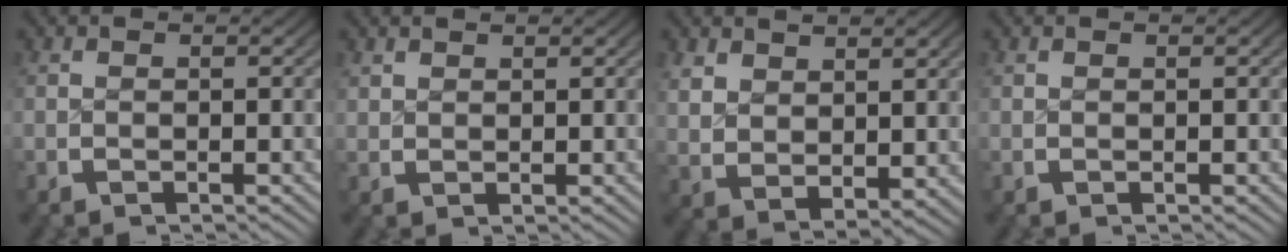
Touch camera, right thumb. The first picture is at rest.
{"total": 1.3, "force": [1.3, 0.2, 0.0], "torque": [0.006, 0.003, 0.030]}
{"total": 3.9, "force": [1.8, 2.6, 2.4], "torque": [-0.048, -0.015, 0.048]}
{"total": 0.0}